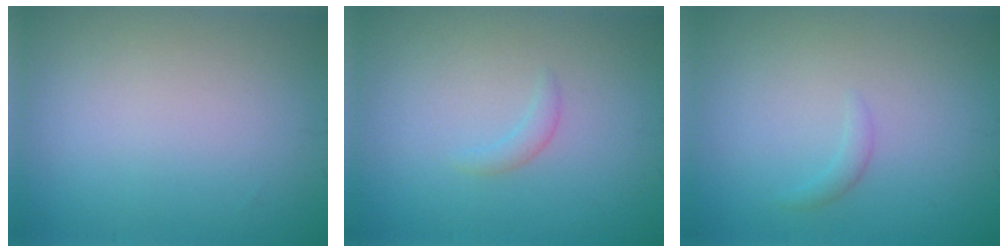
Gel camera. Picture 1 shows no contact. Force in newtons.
{"total": 0.9, "press": 0.9, "slide": 0.1}
{"total": 0.8, "press": 0.8, "slide": 0.0}